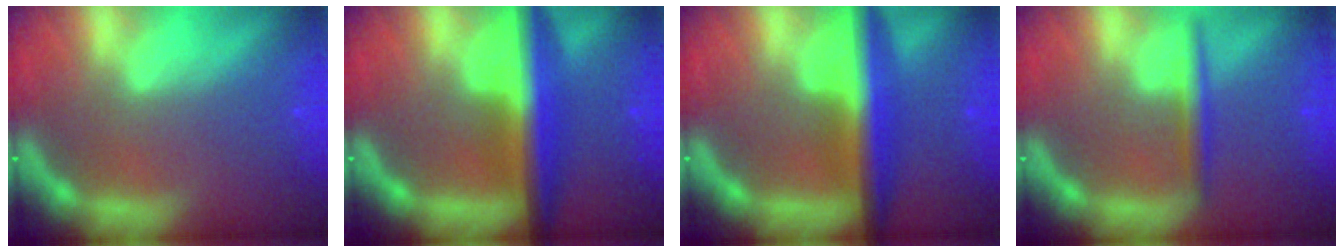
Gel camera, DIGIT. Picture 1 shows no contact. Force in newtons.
{"total": 8.0}
{"total": 7.5}
{"total": 2.4}